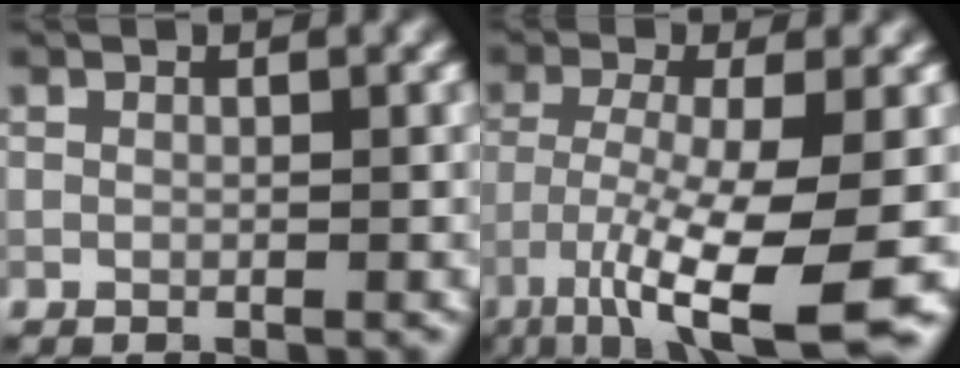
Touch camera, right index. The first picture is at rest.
{"total": 10.1, "force": [-5.3, 2.0, 8.4], "torque": [-0.154, -0.018, -0.092]}